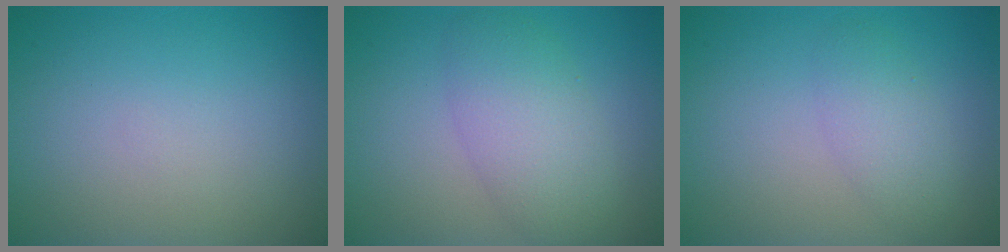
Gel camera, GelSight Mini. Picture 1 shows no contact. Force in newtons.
{"total": 4.7, "press": 4.7, "slide": 0.1}
{"total": 2.4, "press": 2.4, "slide": 0.0}